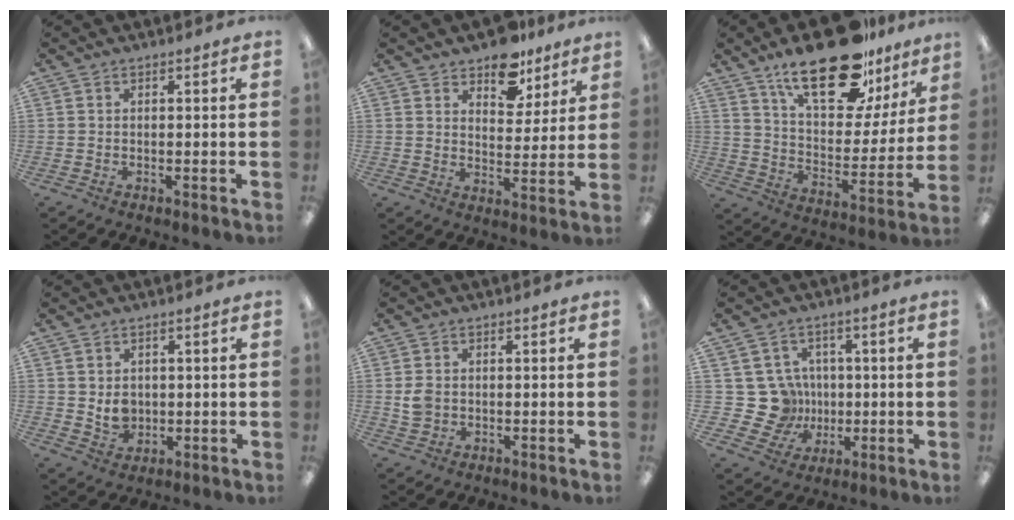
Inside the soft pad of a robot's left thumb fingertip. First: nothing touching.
{"total": 10.2, "force": [8.1, 5.4, 2.9], "torque": [-0.033, -0.054, 0.148]}
{"total": 24.5, "force": [16.8, 10.2, 14.6], "torque": [-0.225, -0.102, 0.287]}
{"total": 4.6, "force": [1.0, 4.1, 1.9], "torque": [-0.018, -0.003, 0.017]}
{"total": 3.5, "force": [0.2, 2.9, 1.8], "torque": [-0.026, 0.003, 0.003]}
{"total": 11.6, "force": [0.4, 11.1, 3.5], "torque": [-0.087, -0.007, 0.019]}